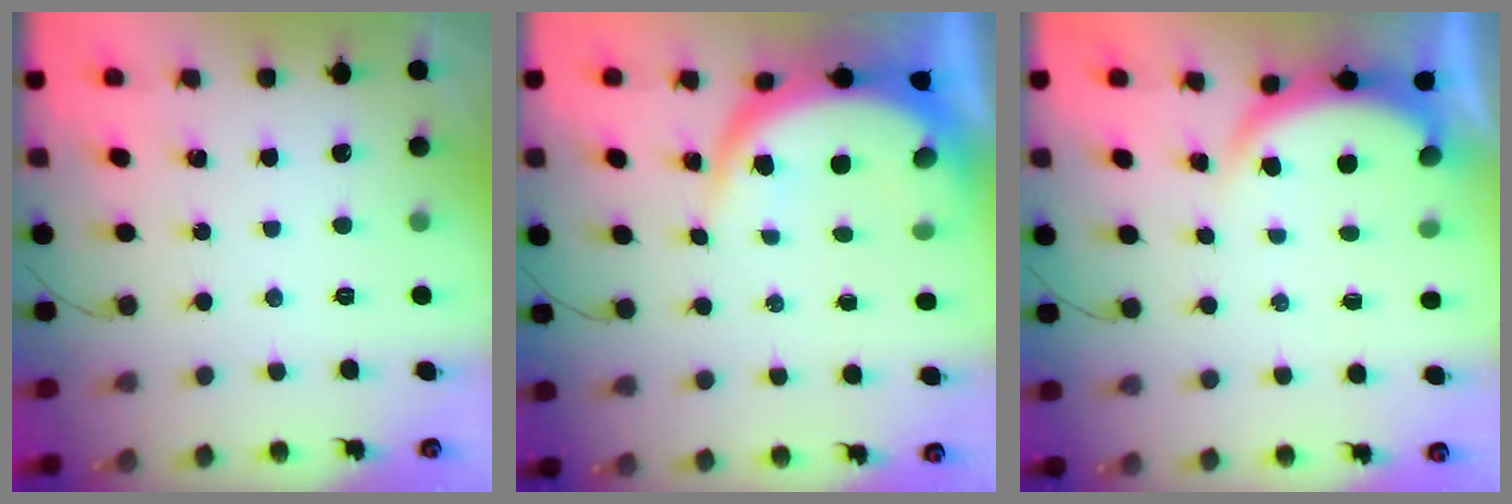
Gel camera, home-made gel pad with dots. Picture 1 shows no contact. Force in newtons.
{"total": 9.0, "press": 8.9, "slide": 1.3}
{"total": 4.0, "press": 4.0, "slide": 0.6}